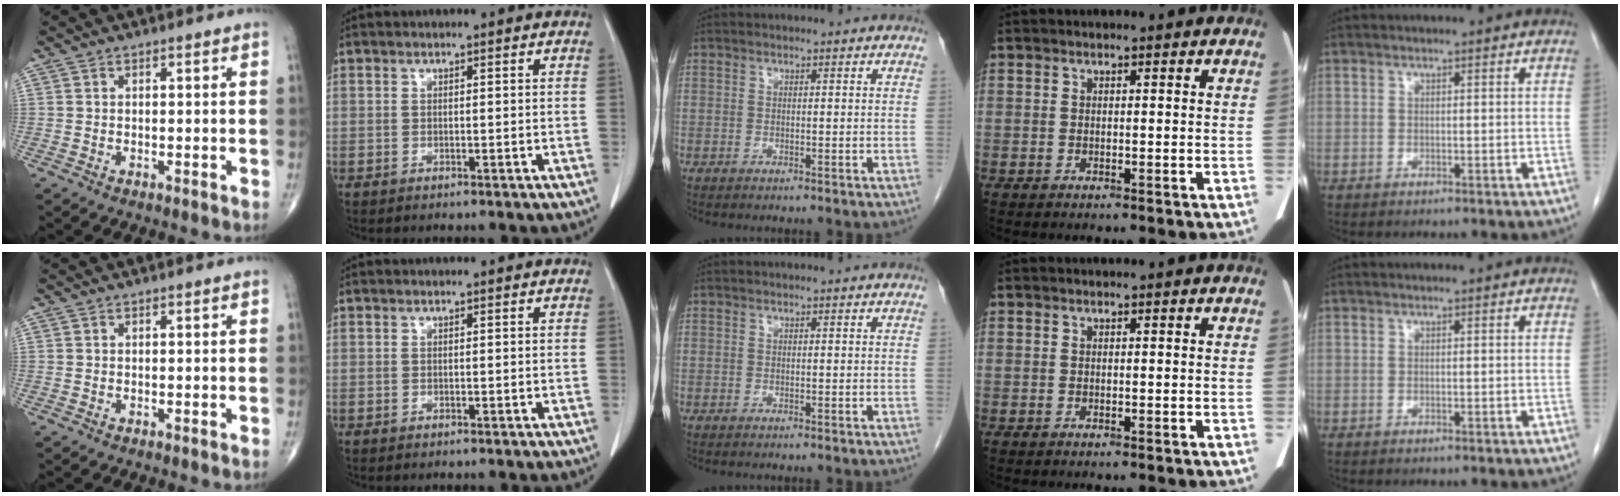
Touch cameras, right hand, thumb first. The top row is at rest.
{}